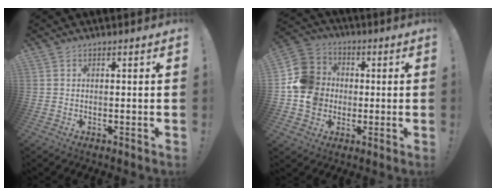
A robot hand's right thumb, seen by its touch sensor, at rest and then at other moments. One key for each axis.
{"total": 14.4, "fx": -0.7, "fy": 13.0, "fz": 5.9, "tx": -0.105, "ty": 0.017, "tz": -0.007}